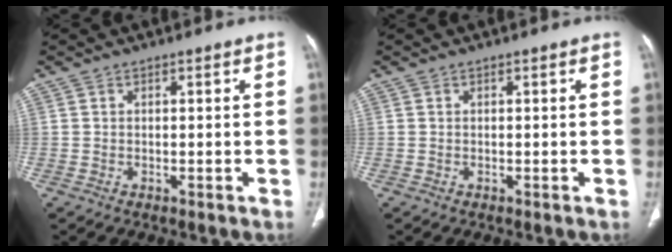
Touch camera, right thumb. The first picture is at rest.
{"total": 0.0}